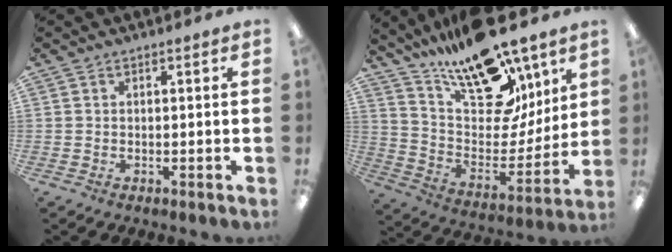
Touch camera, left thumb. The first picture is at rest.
{"total": 23.4, "force": [17.1, 10.0, 12.5], "torque": [-0.190, -0.121, 0.297]}